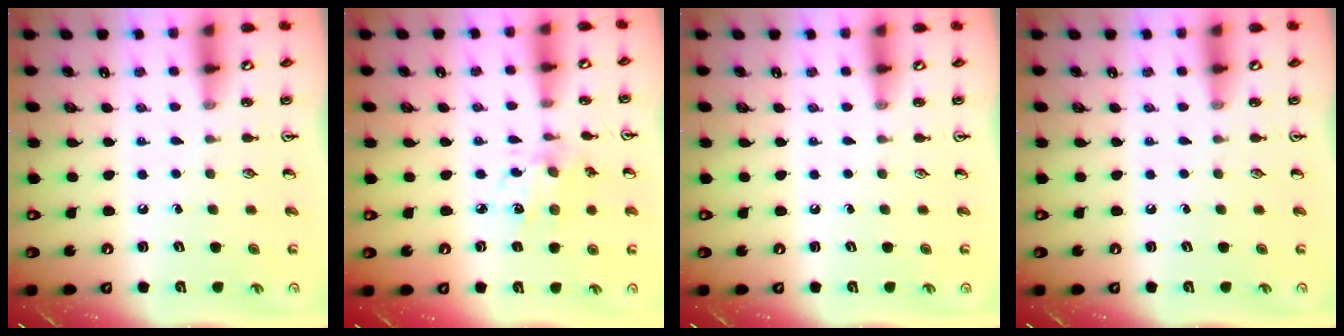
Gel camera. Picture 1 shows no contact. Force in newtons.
{"total": 6.1, "press": 6.0, "slide": 0.4}
{"total": 0.0}
{"total": 0.0}